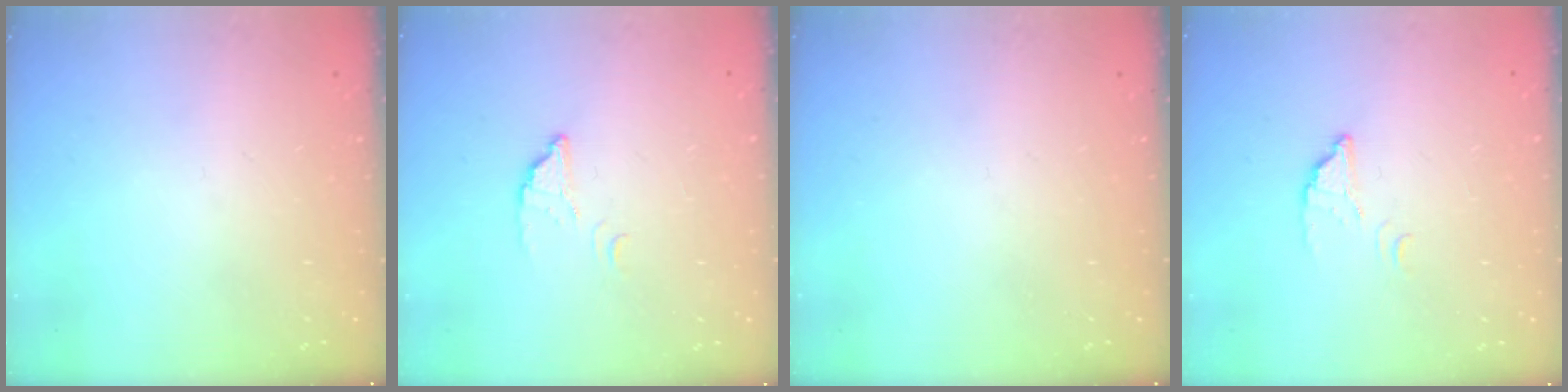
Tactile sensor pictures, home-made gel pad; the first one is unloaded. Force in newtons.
{"total": 3.0, "press": 3.0, "slide": 0.2}
{"total": 0.0}
{"total": 3.0, "press": 3.0, "slide": 0.2}